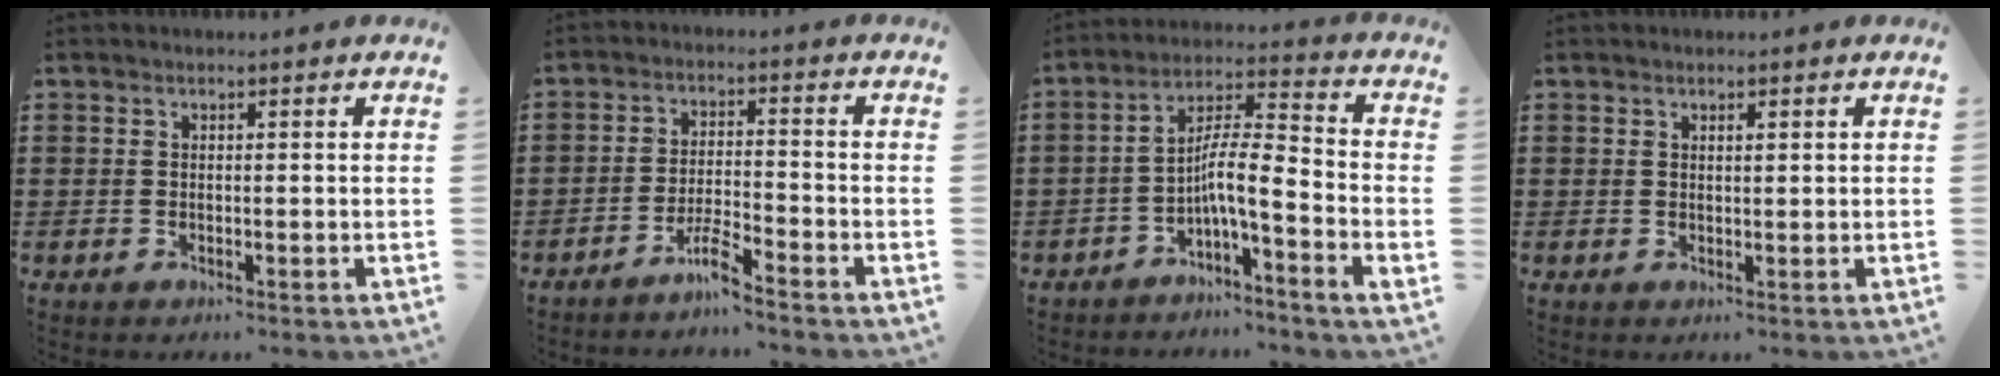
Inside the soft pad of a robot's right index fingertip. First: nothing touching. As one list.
[{"total": 4.4, "force": [-3.8, 0.1, 2.2], "torque": [-0.055, -0.001, -0.078]}, {"total": 6.4, "force": [-3.4, -0.2, 5.4], "torque": [-0.098, -0.015, -0.069]}, {"total": 0.8, "force": [0.4, 0.2, 0.7], "torque": [-0.014, 0.002, 0.006]}]